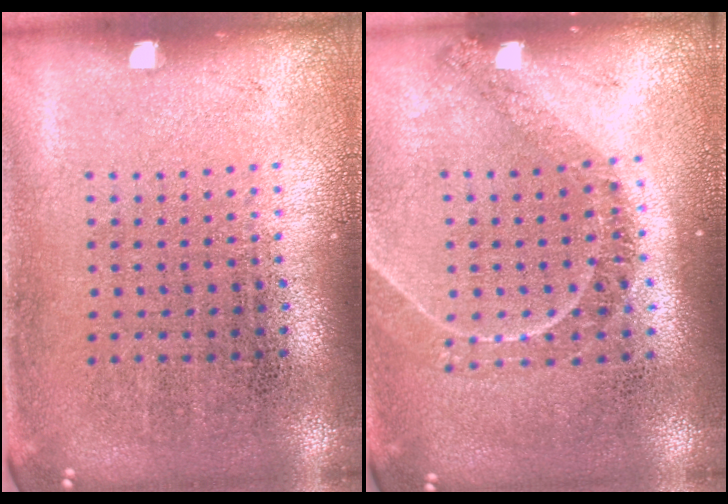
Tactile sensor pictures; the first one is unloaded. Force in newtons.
{"total": 1.2, "press": 1.1, "slide": 0.4}